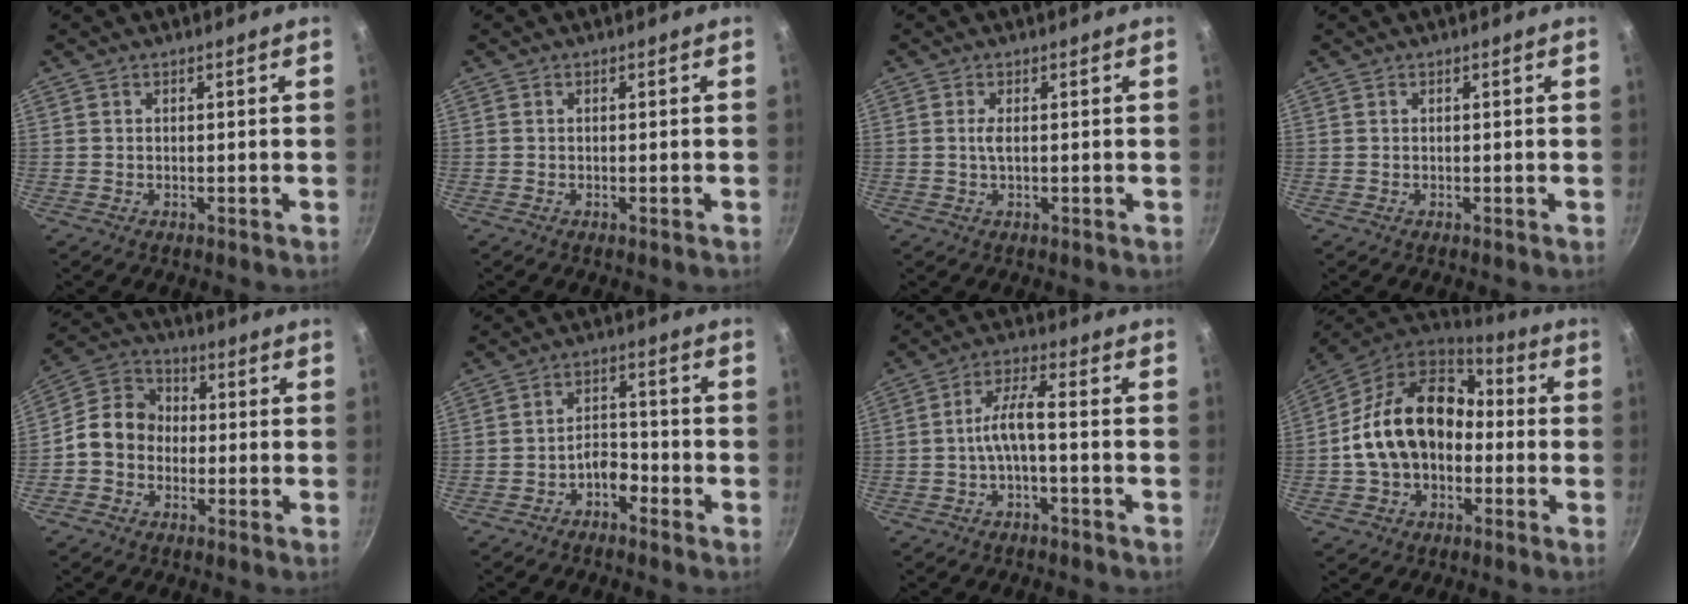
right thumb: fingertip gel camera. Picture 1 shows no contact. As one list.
[{"total": 0.5, "force": [-0.3, 0.0, 0.4], "torque": [-0.013, 0.004, -0.007]}, {"total": 1.6, "force": [0.1, 0.5, 1.5], "torque": [-0.034, 0.001, 0.003]}, {"total": 0.0}, {"total": 9.2, "force": [-1.5, 7.8, 4.7], "torque": [-0.053, 0.031, -0.050]}, {"total": 4.3, "force": [-3.0, 2.3, 2.2], "torque": [-0.018, 0.037, -0.055]}, {"total": 5.6, "force": [-1.8, 1.3, 5.1], "torque": [-0.113, 0.034, -0.037]}, {"total": 19.1, "force": [-0.9, 14.0, 13.0], "torque": [-0.208, 0.053, -0.023]}]